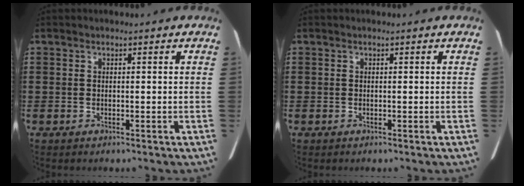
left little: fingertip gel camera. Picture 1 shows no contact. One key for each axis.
{"total": 0.0}